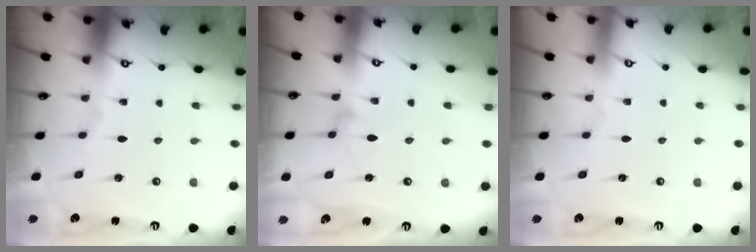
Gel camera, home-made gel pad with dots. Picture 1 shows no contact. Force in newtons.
{"total": 8.3, "press": 8.3, "slide": 0.4}
{"total": 3.9, "press": 3.9, "slide": 0.1}